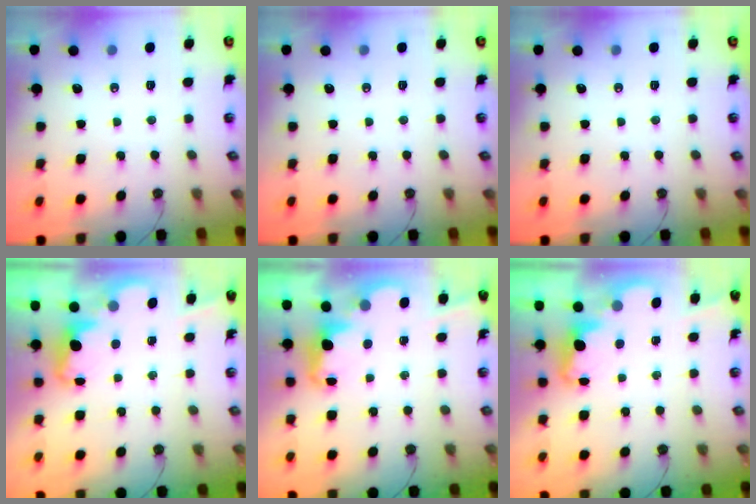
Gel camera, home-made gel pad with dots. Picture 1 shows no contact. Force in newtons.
{"total": 0.0}
{"total": 0.0}
{"total": 2.4, "press": 2.3, "slide": 0.5}
{"total": 2.4, "press": 2.3, "slide": 0.7}
{"total": 2.5, "press": 2.4, "slide": 0.5}